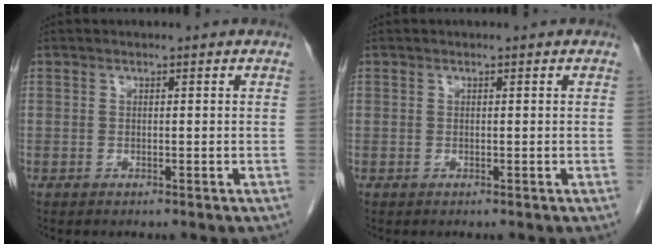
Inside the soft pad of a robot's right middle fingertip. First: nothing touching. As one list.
[{"total": 0.0}]